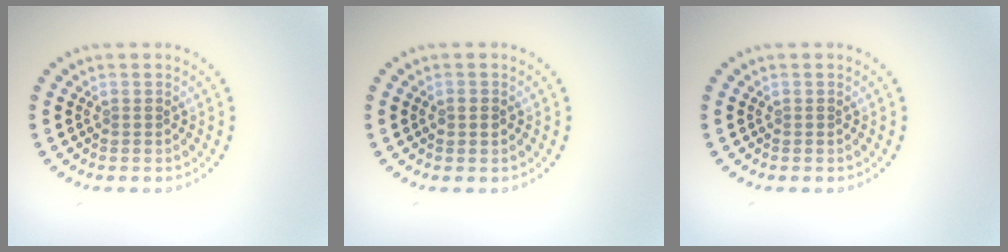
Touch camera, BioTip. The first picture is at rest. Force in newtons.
{"total": 1.3, "press": 1.3, "slide": 0.1}
{"total": 0.0}